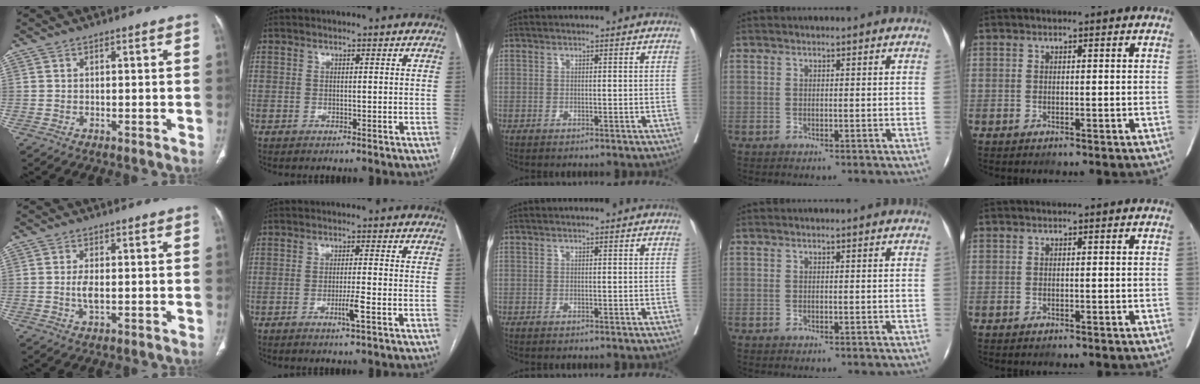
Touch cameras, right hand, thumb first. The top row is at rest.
{"thumb": {"total": 2.9, "force": [-0.2, 1.2, 2.6], "torque": [-0.055, -0.005, -0.004]}, "index": {"total": 3.5, "force": [-1.4, -0.4, 3.1], "torque": [-0.059, -0.008, -0.027]}}